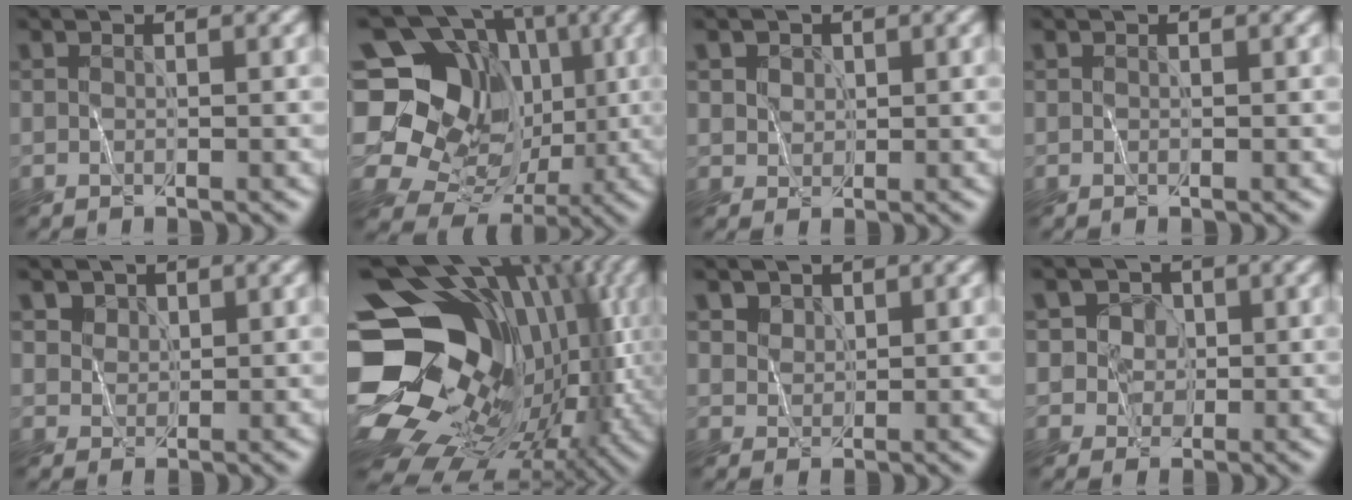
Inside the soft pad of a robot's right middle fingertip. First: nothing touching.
{"total": 17.9, "force": [2.6, 15.7, 8.1], "torque": [-0.182, 0.043, 0.036]}
{"total": 2.8, "force": [1.8, 1.9, 0.8], "torque": [-0.017, 0.010, 0.030]}
{"total": 0.0}
{"total": 3.6, "force": [2.5, 2.3, 1.0], "torque": [-0.035, 0.000, 0.046]}
{"total": 19.4, "force": [-0.6, 14.6, 12.8], "torque": [-0.218, 0.011, -0.001]}
{"total": 3.1, "force": [2.4, 1.9, 0.8], "torque": [-0.033, -0.004, 0.051]}
{"total": 4.1, "force": [1.6, 3.6, 1.2], "torque": [0.007, 0.034, 0.007]}